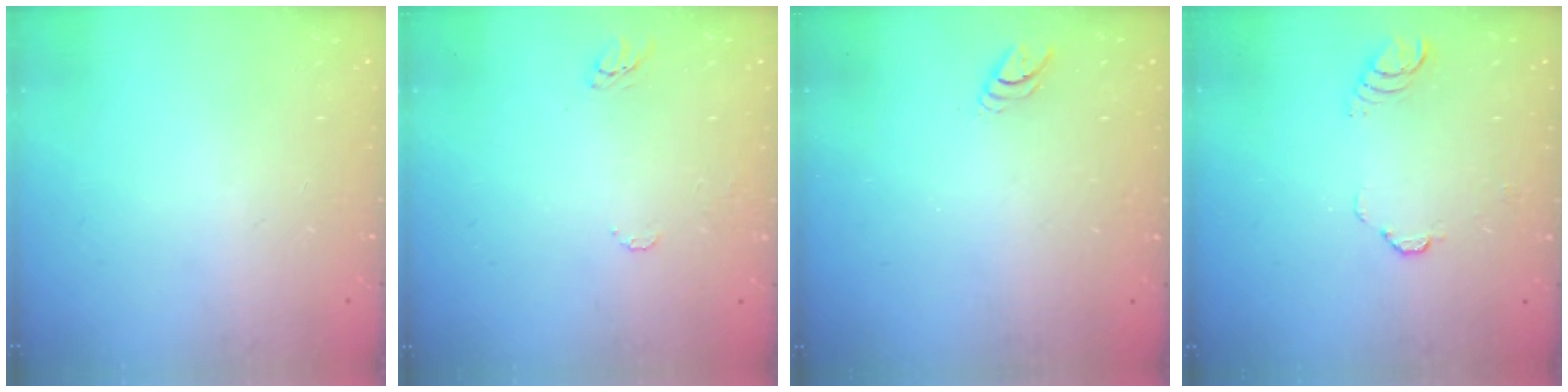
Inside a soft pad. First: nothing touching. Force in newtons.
{"total": 4.4, "press": 4.3, "slide": 0.4}
{"total": 3.8, "press": 3.8, "slide": 0.3}
{"total": 3.1, "press": 3.1, "slide": 0.2}